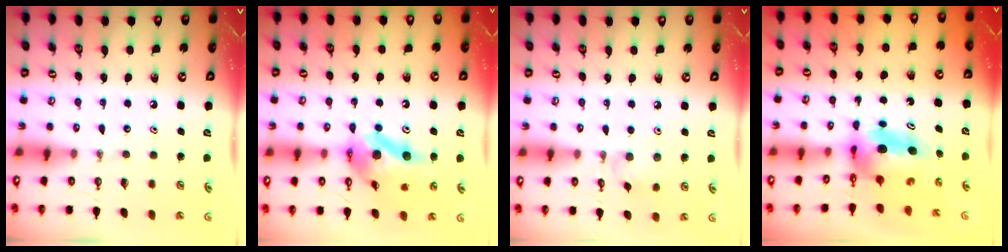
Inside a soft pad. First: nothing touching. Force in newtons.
{"total": 13.3, "press": 13.2, "slide": 1.5}
{"total": 6.7, "press": 6.6, "slide": 0.8}
{"total": 6.0, "press": 5.9, "slide": 0.7}